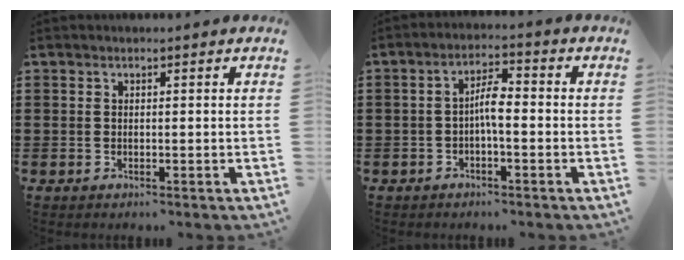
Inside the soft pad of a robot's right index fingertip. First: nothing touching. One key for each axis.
{"total": 3.9, "fx": -0.8, "fy": 1.0, "fz": 3.7, "tx": -0.074, "ty": 0.004, "tz": -0.019}